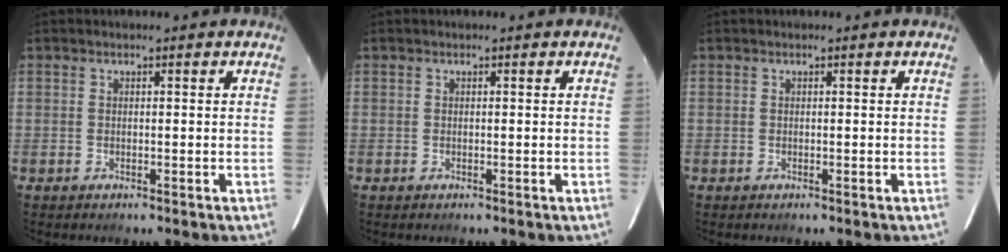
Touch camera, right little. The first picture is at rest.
{"total": 0.0}
{"total": 0.0}